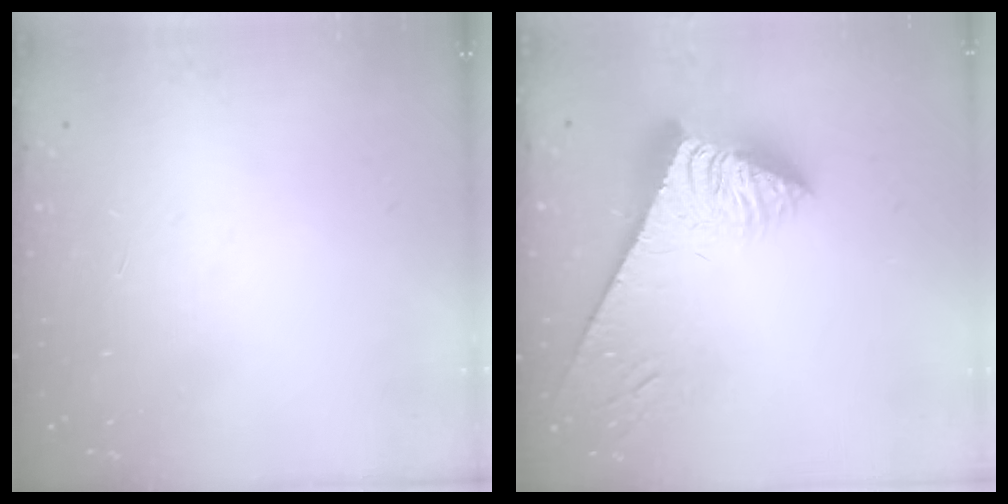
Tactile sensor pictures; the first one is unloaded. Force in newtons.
{"total": 6.5, "press": 6.4, "slide": 1.0}